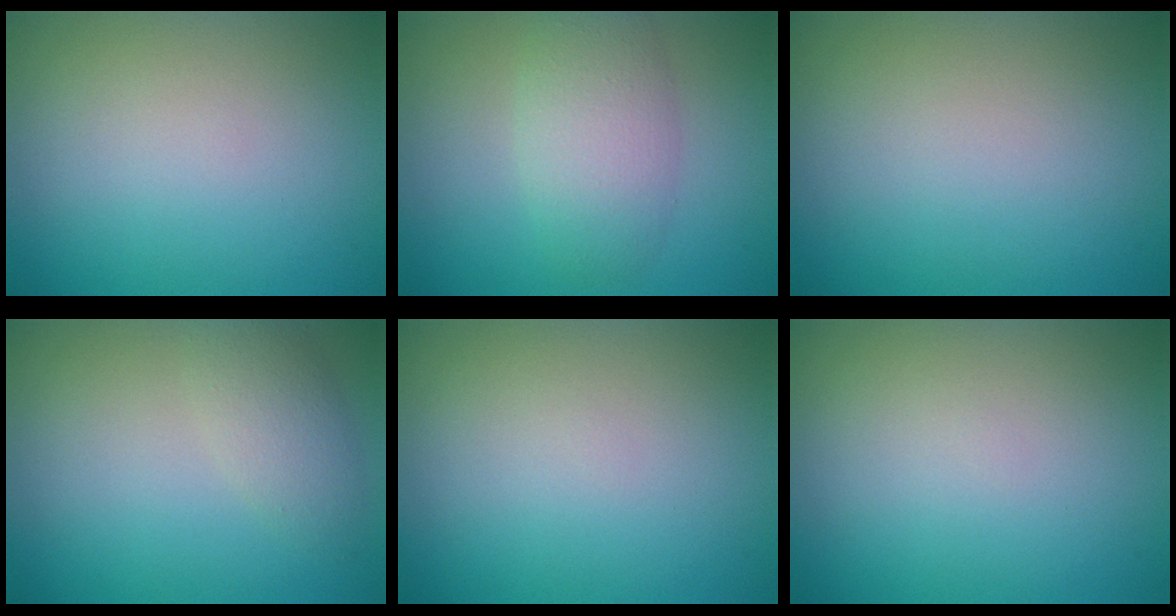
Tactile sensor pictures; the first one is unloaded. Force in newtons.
{"total": 4.0, "press": 4.0, "slide": 0.1}
{"total": 0.0}
{"total": 2.5, "press": 2.5, "slide": 0.1}
{"total": 0.0}
{"total": 0.0}